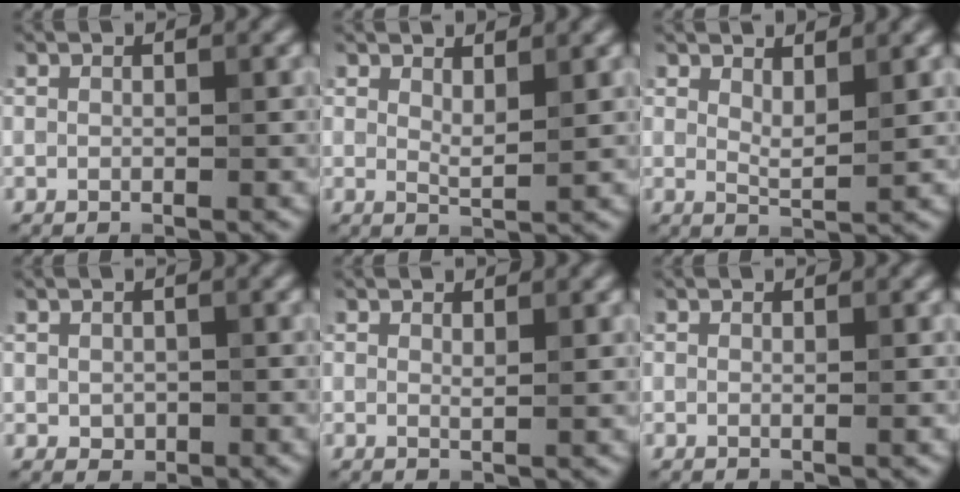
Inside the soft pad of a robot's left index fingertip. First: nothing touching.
{"total": 1.7, "force": [1.2, 0.3, 1.1], "torque": [-0.020, -0.004, 0.021]}
{"total": 2.0, "force": [1.4, 0.5, 1.4], "torque": [-0.024, -0.005, 0.025]}
{"total": 1.0, "force": [0.0, 0.9, 0.5], "torque": [-0.009, -0.003, 0.002]}
{"total": 0.7, "force": [0.5, 0.0, 0.5], "torque": [-0.006, -0.003, 0.009]}
{"total": 0.0}